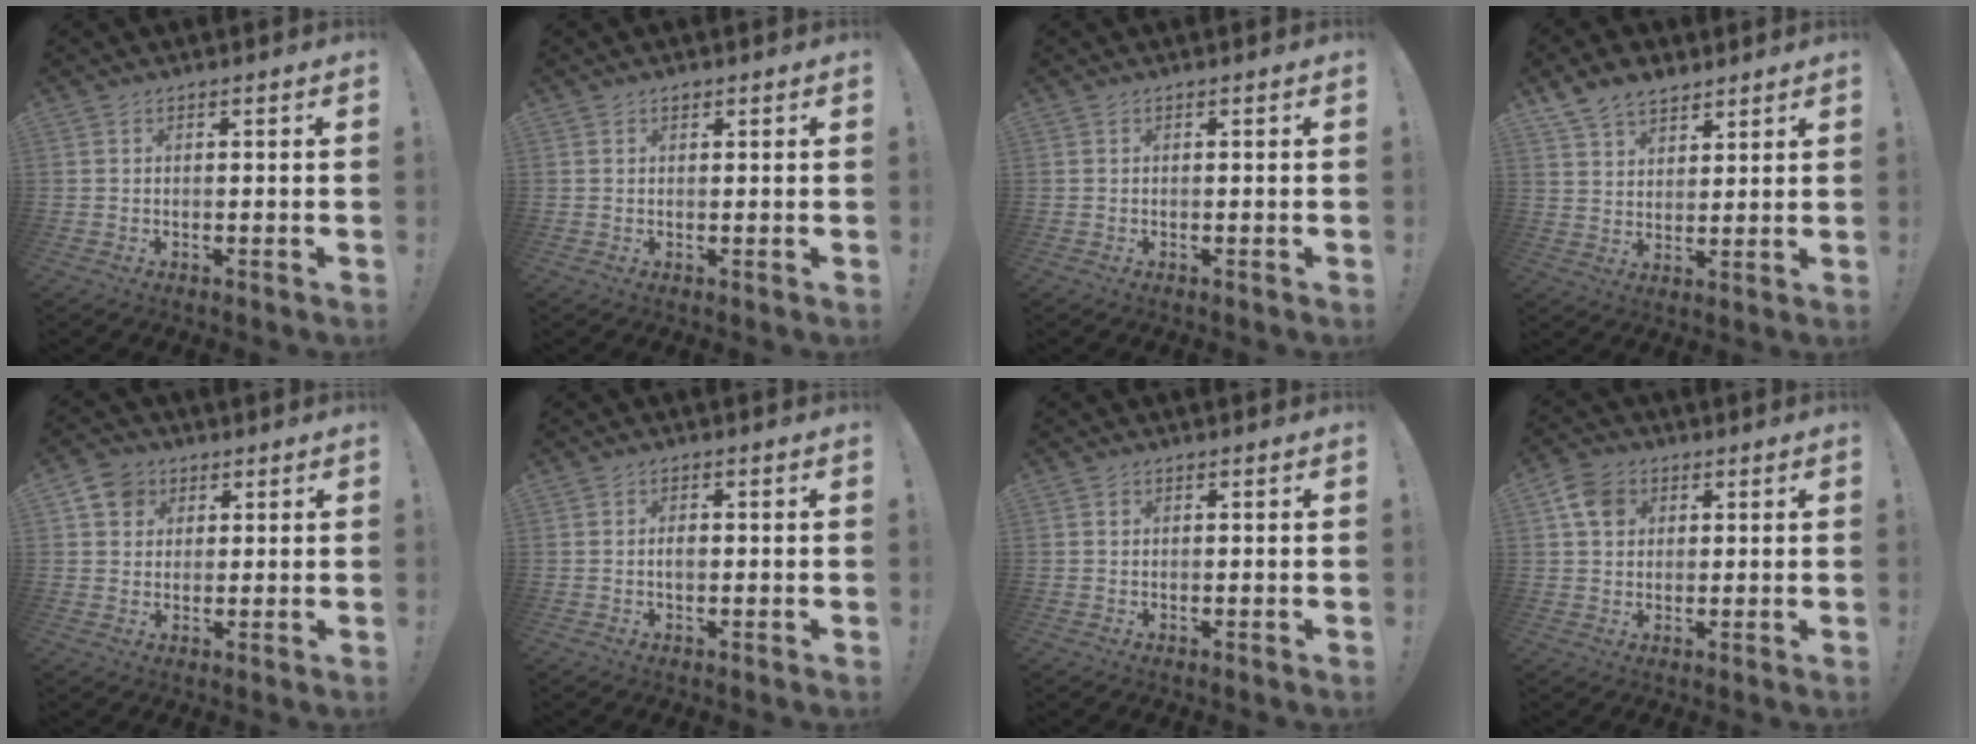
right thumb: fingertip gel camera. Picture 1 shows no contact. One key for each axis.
{"total": 0.5, "fx": 0.4, "fy": 0.4, "fz": 0.1, "tx": -0.001, "ty": 0.000, "tz": 0.007}
{"total": 0.0}
{"total": 8.5, "fx": 6.5, "fy": 4.7, "fz": 2.7, "tx": -0.051, "ty": -0.035, "tz": 0.128}
{"total": 6.8, "fx": 3.1, "fy": 5.7, "fz": 2.1, "tx": -0.039, "ty": -0.005, "tz": 0.063}
{"total": 1.5, "fx": -0.3, "fy": 0.8, "fz": 1.2, "tx": -0.016, "ty": 0.002, "tz": -0.007}
{"total": 0.5, "fx": 0.1, "fy": 0.5, "fz": 0.1, "tx": -0.002, "ty": 0.003, "tz": 0.002}
{"total": 7.8, "fx": 3.0, "fy": 6.1, "fz": 3.8, "tx": -0.060, "ty": -0.002, "tz": 0.061}